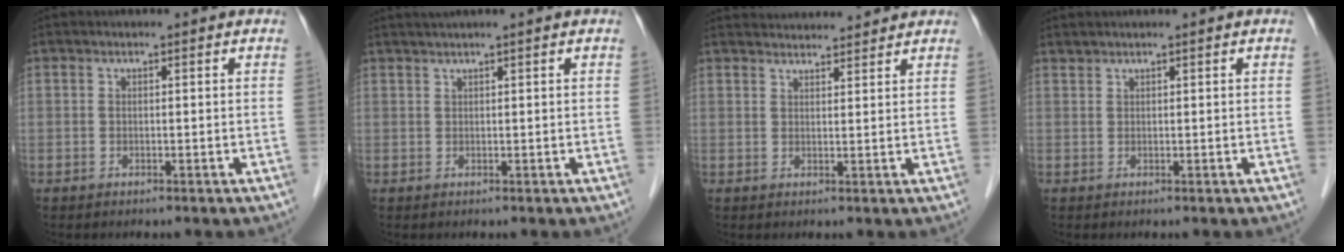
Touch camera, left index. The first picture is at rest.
{"total": 2.6, "force": [2.3, -0.5, 1.1], "torque": [-0.012, 0.026, 0.044]}
{"total": 8.0, "force": [7.9, 1.2, 1.1], "torque": [-0.014, 0.028, 0.104]}
{"total": 1.2, "force": [1.2, 0.0, 0.1], "torque": [-0.005, 0.012, 0.027]}